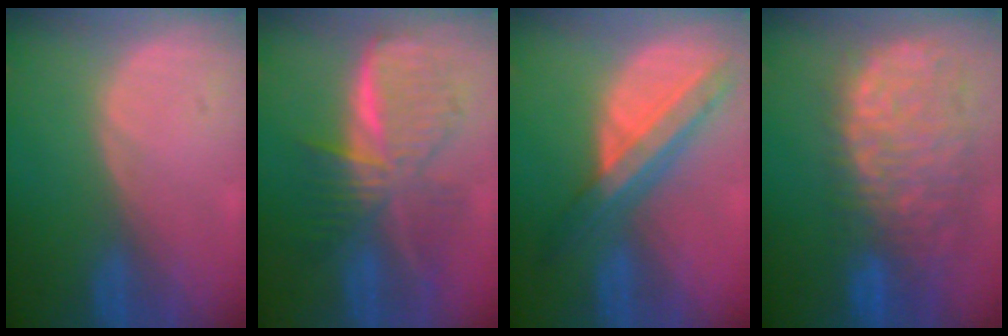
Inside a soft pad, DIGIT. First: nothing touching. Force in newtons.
{"total": 9.5, "press": 9.5, "slide": 0.6}
{"total": 8.5, "press": 7.2, "slide": 4.4}
{"total": 13.3, "press": 11.0, "slide": 7.5}